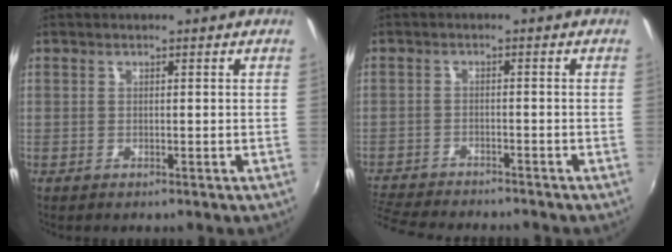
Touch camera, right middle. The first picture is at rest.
{"total": 10.2, "force": [-9.4, 1.6, 3.6], "torque": [-0.099, -0.017, -0.158]}